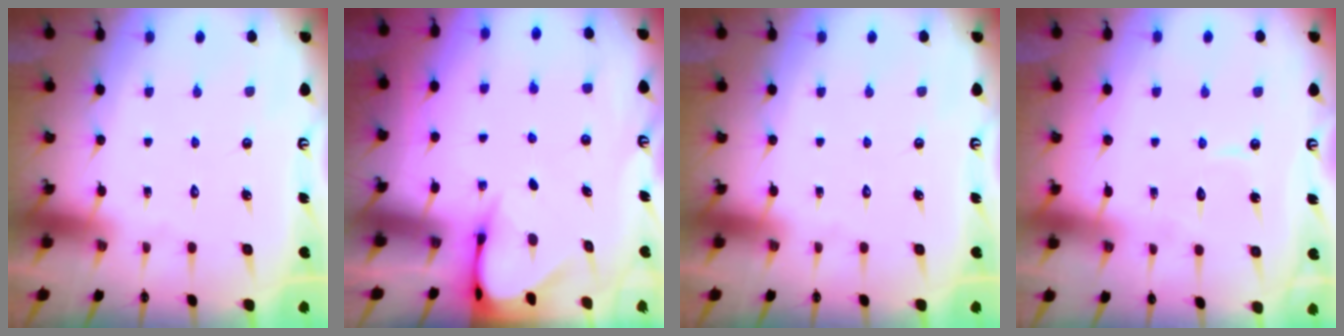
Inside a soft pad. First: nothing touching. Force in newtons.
{"total": 3.5, "press": 3.5, "slide": 0.3}
{"total": 0.0}
{"total": 3.3, "press": 3.2, "slide": 0.3}